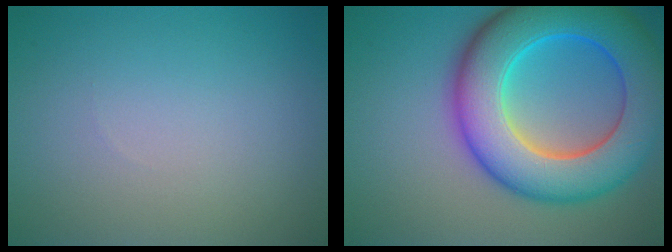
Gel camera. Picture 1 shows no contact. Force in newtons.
{"total": 12.2, "press": 12.2, "slide": 0.2}